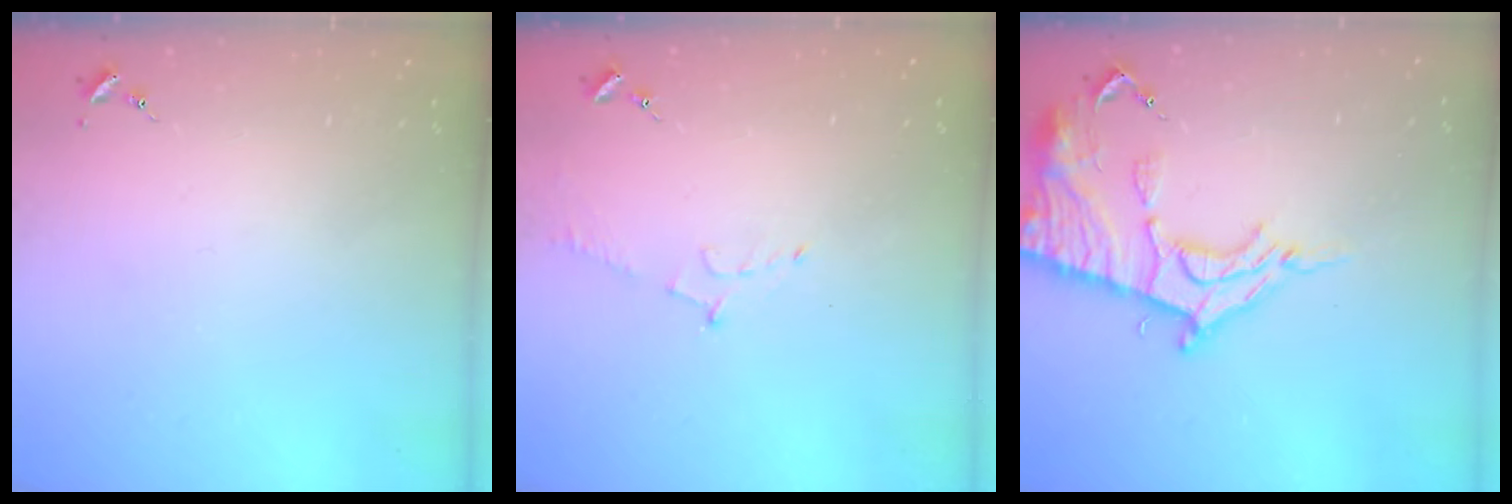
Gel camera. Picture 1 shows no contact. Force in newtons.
{"total": 5.7, "press": 5.7, "slide": 0.6}
{"total": 16.6, "press": 16.5, "slide": 1.5}